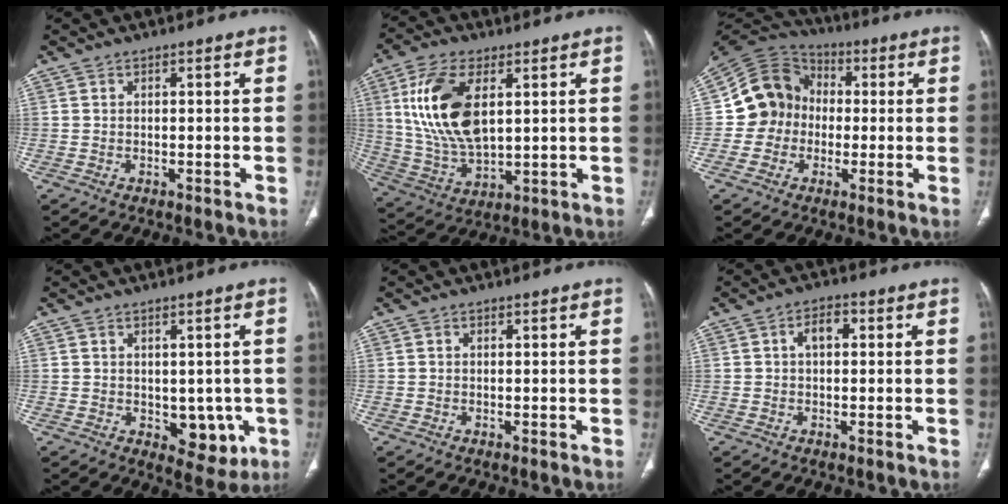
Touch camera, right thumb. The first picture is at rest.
{"total": 16.7, "force": [4.5, 8.6, 13.6], "torque": [-0.270, -0.014, 0.095]}
{"total": 11.4, "force": [-0.9, 10.6, 4.1], "torque": [-0.045, 0.029, -0.027]}
{"total": 6.8, "force": [-1.1, 4.6, 5.0], "torque": [-0.026, -0.008, -0.002]}
{"total": 0.0}
{"total": 3.7, "force": [0.6, 2.3, 2.9], "torque": [-0.043, 0.014, 0.007]}